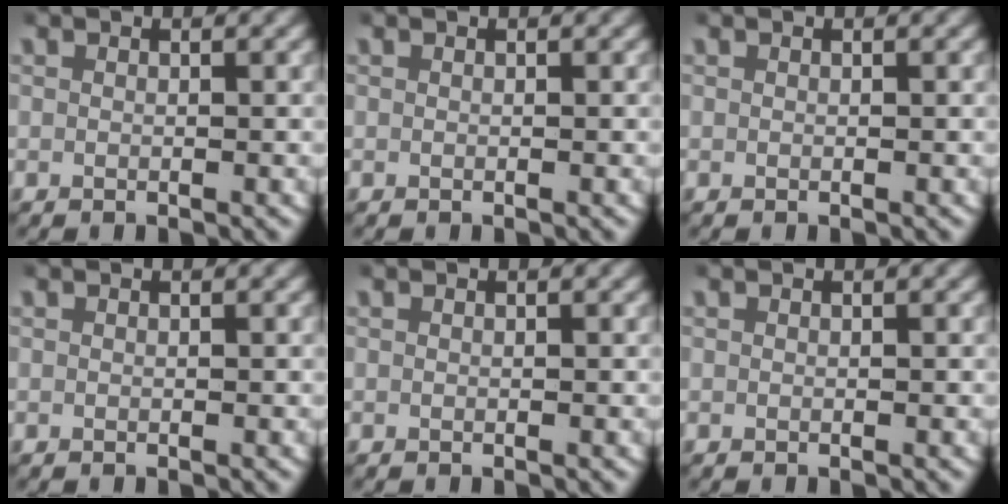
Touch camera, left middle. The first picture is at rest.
{"total": 0.0}
{"total": 0.0}
{"total": 0.0}
{"total": 0.0}
{"total": 0.0}